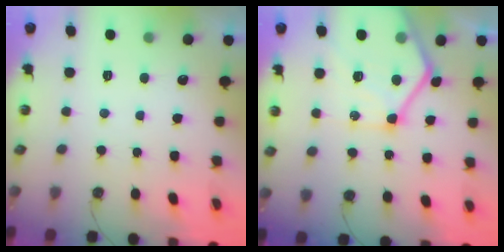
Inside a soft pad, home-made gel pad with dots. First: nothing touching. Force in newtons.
{"total": 19.6, "press": 19.5, "slide": 1.9}